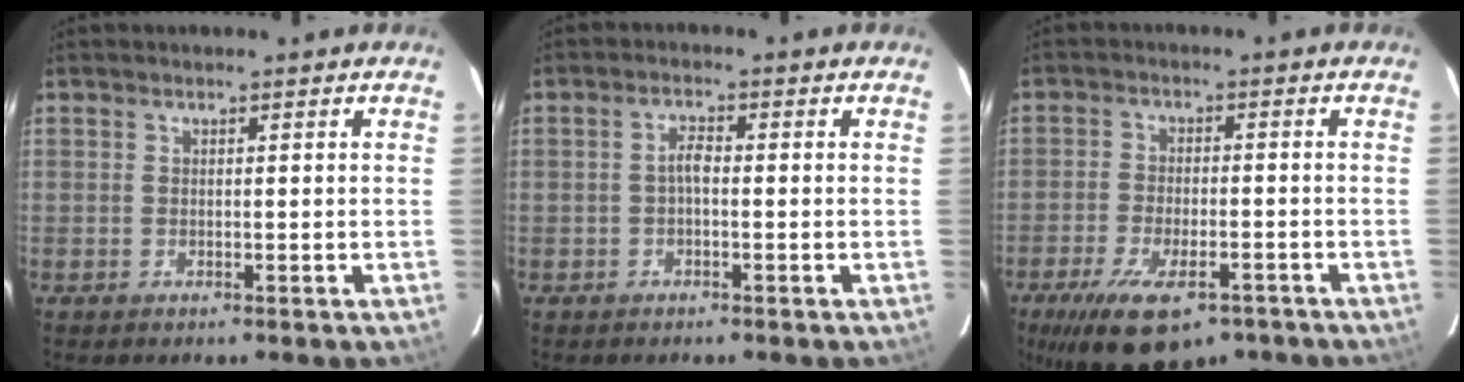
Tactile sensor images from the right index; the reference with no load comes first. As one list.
[{"total": 2.0, "force": [-0.5, 0.8, 1.8], "torque": [-0.036, 0.009, -0.011]}, {"total": 15.2, "force": [-9.8, 6.3, 9.8], "torque": [-0.200, -0.033, -0.153]}]